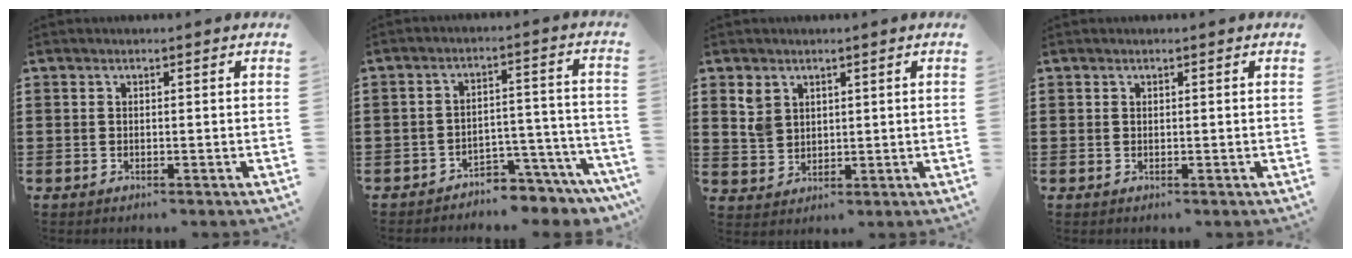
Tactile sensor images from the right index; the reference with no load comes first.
{"total": 4.6, "force": [-4.4, 0.7, 1.1], "torque": [-0.023, 0.009, -0.088]}
{"total": 3.7, "force": [2.2, 2.8, 1.1], "torque": [-0.034, 0.011, 0.042]}
{"total": 0.0}